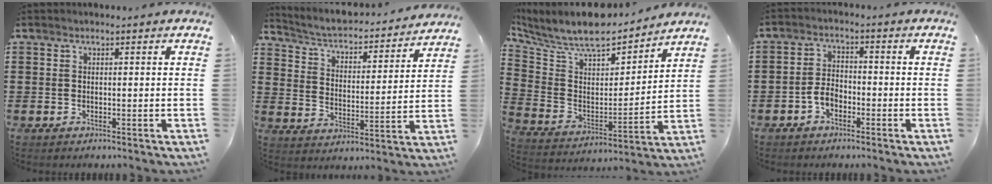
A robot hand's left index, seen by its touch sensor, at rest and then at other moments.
{"total": 3.5, "force": [3.3, 0.4, 1.1], "torque": [-0.042, -0.034, 0.046]}
{"total": 9.3, "force": [8.3, 2.5, 3.4], "torque": [-0.108, -0.060, 0.143]}
{"total": 3.3, "force": [-1.7, 1.8, 2.1], "torque": [-0.054, 0.001, -0.038]}